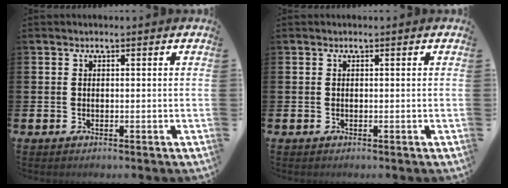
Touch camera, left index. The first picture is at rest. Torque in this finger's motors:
{"motor_torque": [0.04, -0.01, -0.02, 0.00]}